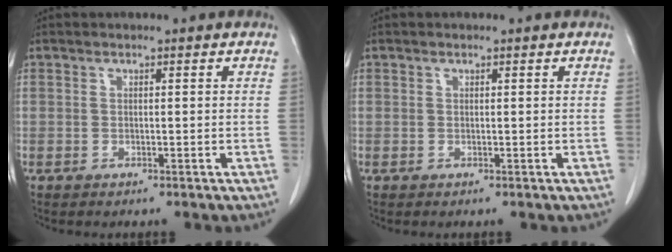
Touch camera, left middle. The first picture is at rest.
{"total": 0.0}